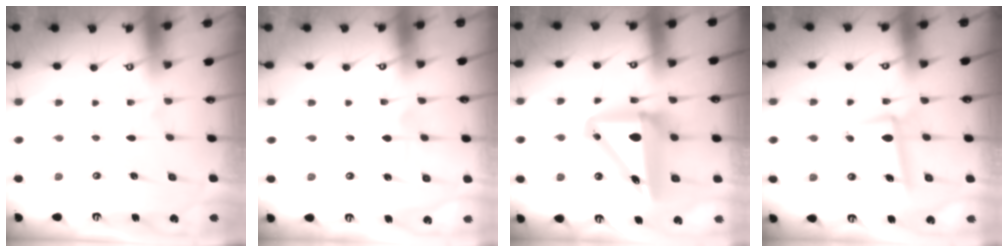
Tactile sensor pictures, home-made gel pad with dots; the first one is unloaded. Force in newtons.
{"total": 2.8, "press": 2.8, "slide": 0.3}
{"total": 13.3, "press": 12.9, "slide": 3.4}
{"total": 7.0, "press": 6.8, "slide": 1.3}